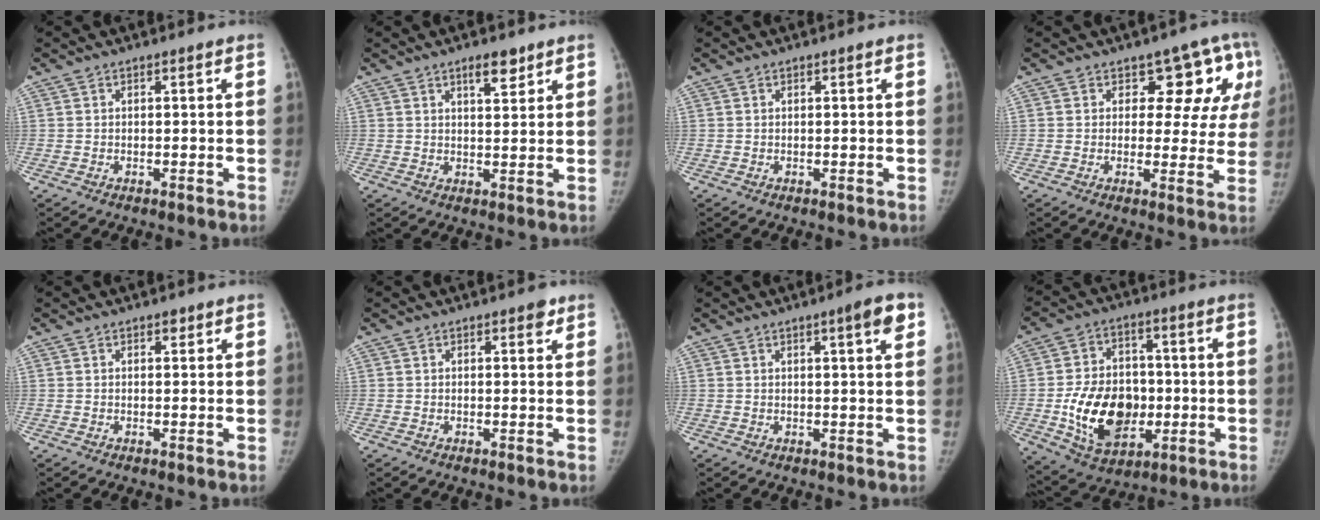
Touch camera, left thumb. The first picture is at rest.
{"total": 4.3, "force": [2.9, 1.6, 2.8], "torque": [-0.028, -0.019, 0.045]}
{"total": 0.0}
{"total": 9.9, "force": [4.8, 6.3, 5.9], "torque": [-0.017, -0.019, 0.048]}
{"total": 0.8, "force": [0.5, 0.5, 0.3], "torque": [0.002, -0.002, 0.005]}
{"total": 1.7, "force": [1.0, 0.7, 1.1], "torque": [-0.005, -0.003, 0.010]}
{"total": 4.5, "force": [2.1, 0.5, 3.9], "torque": [-0.047, -0.006, 0.028]}
{"total": 17.1, "force": [-2.8, 12.3, 11.6], "torque": [-0.154, 0.007, -0.032]}